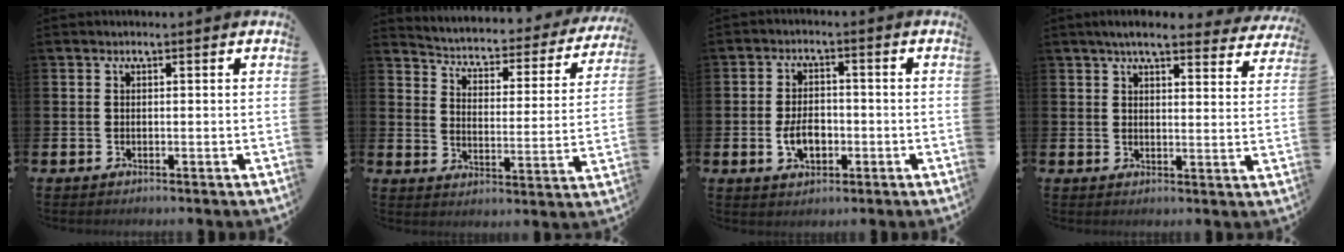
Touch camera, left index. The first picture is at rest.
{"total": 3.3, "force": [3.0, 1.2, 0.8], "torque": [-0.044, -0.030, 0.039]}
{"total": 4.3, "force": [-1.1, 2.8, 3.2], "torque": [-0.042, 0.000, -0.023]}
{"total": 5.3, "force": [4.8, 0.9, 2.1], "torque": [-0.046, -0.019, 0.083]}